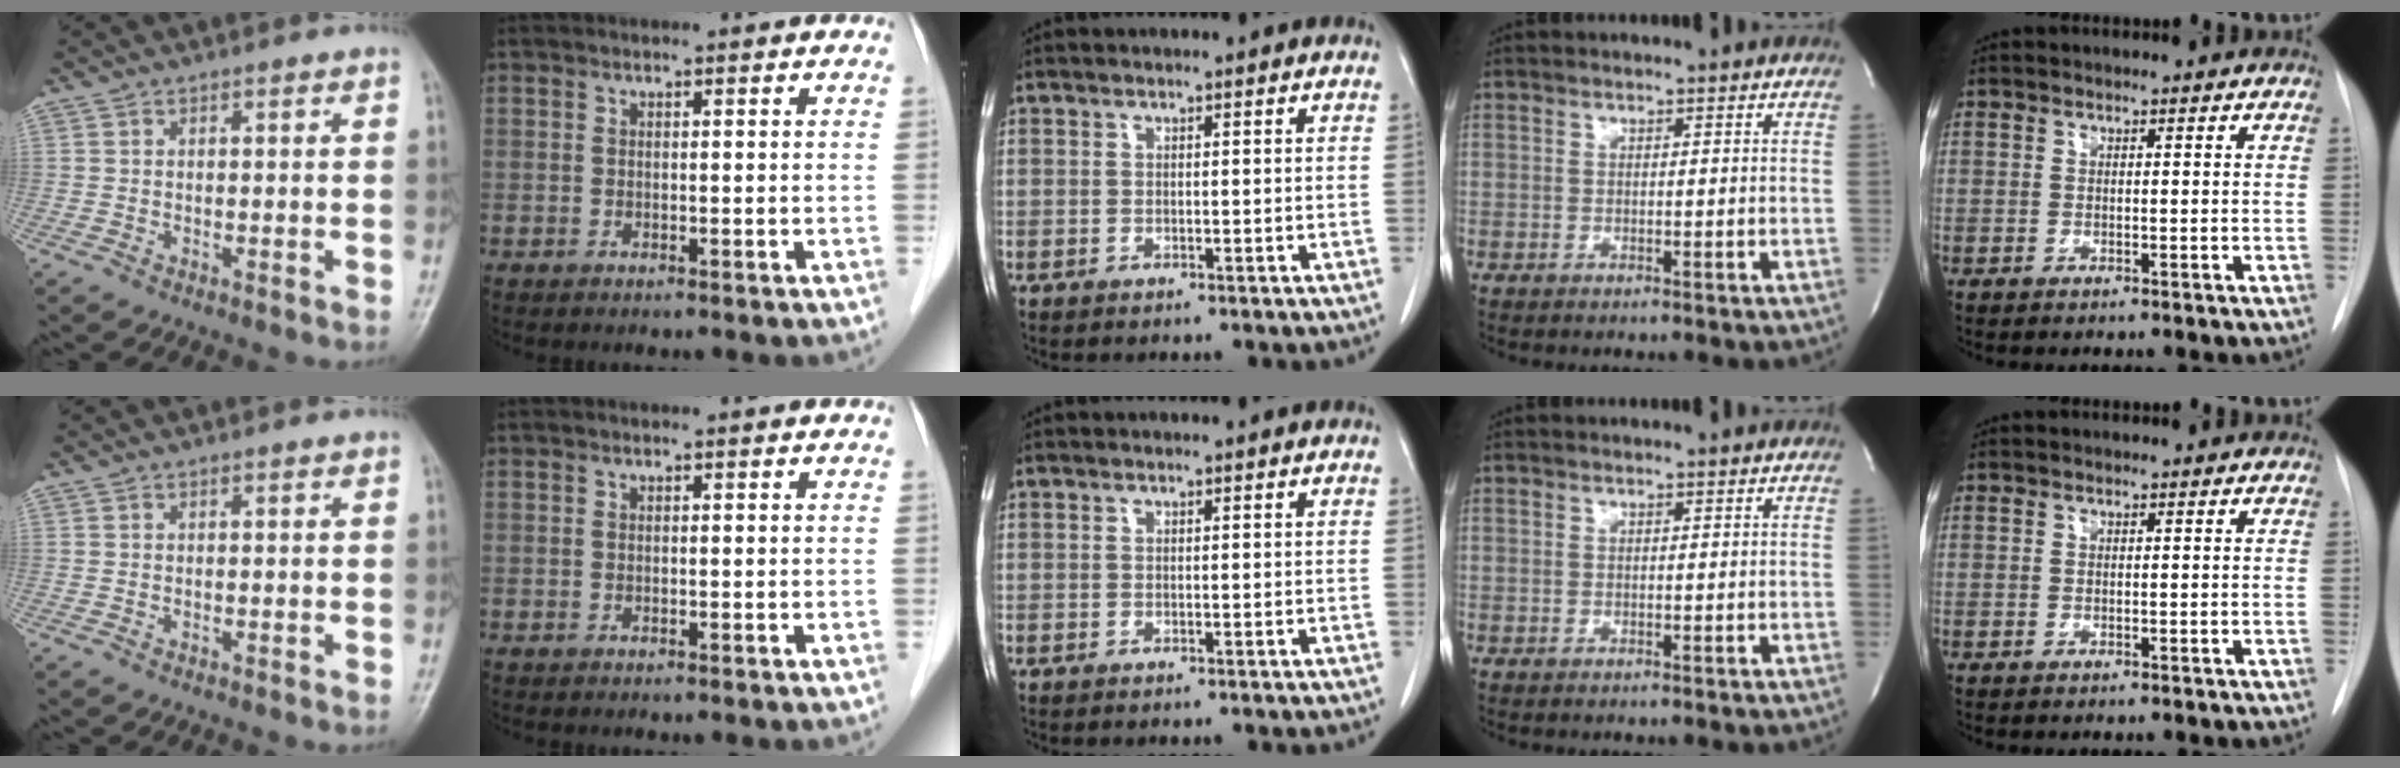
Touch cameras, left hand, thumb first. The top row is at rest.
{}